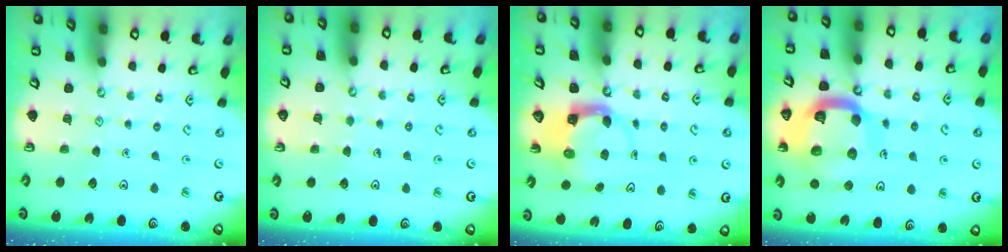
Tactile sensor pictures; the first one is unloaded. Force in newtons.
{"total": 2.5, "press": 2.5, "slide": 0.2}
{"total": 3.6, "press": 3.5, "slide": 0.5}
{"total": 18.2, "press": 18.1, "slide": 1.8}